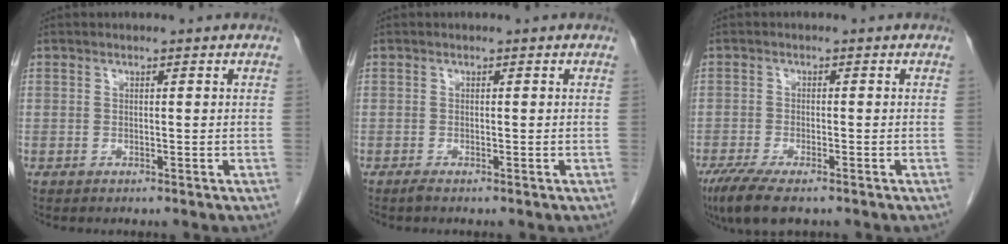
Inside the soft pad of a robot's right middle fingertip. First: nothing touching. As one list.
[{"total": 0.5, "force": [-0.4, -0.1, 0.3], "torque": [-0.008, -0.001, -0.009]}, {"total": 7.0, "force": [-4.9, 1.7, 4.7], "torque": [-0.083, -0.018, -0.080]}]